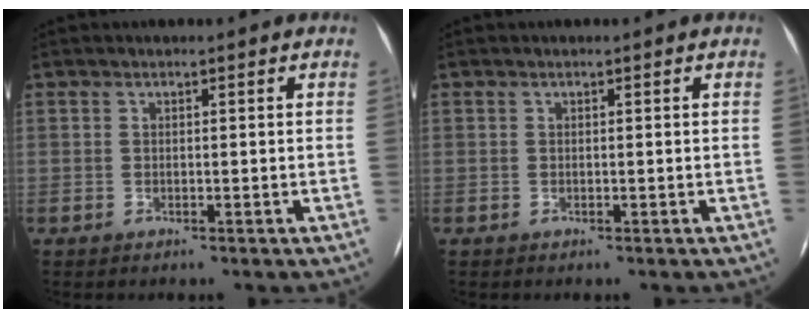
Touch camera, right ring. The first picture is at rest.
{"total": 0.0}